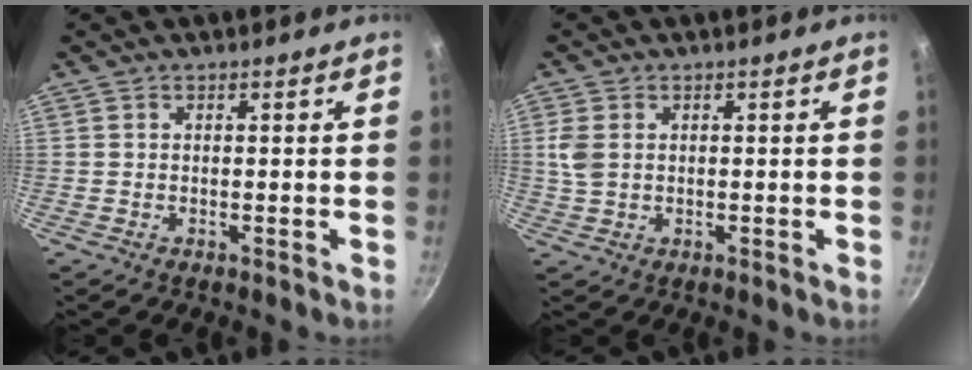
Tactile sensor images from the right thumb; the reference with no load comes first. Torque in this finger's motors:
{"motor_torque": [0.66, 0.89, 0.94, 0.41, 0.00]}